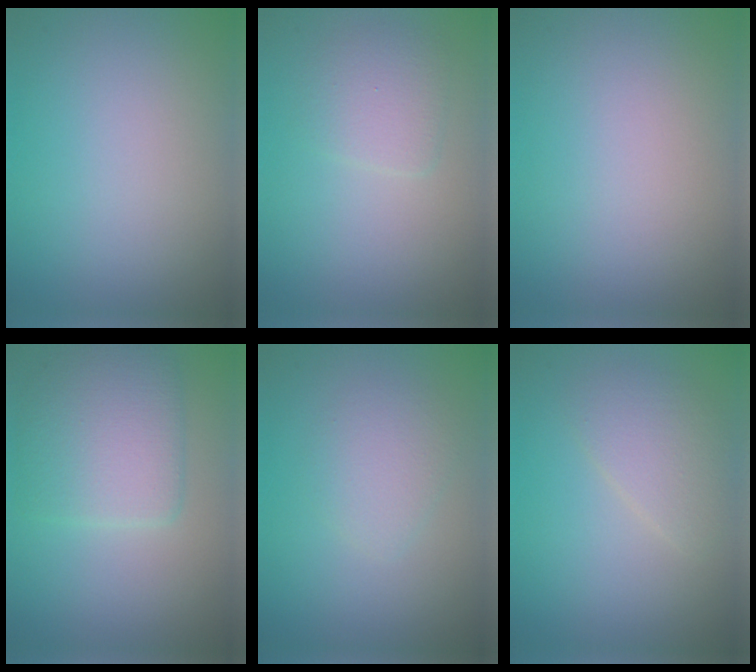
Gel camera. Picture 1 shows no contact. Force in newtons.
{"total": 2.3, "press": 2.3, "slide": 0.1}
{"total": 0.0}
{"total": 5.2, "press": 5.2, "slide": 0.5}
{"total": 2.3, "press": 2.3, "slide": 0.1}
{"total": 2.5, "press": 2.5, "slide": 0.1}